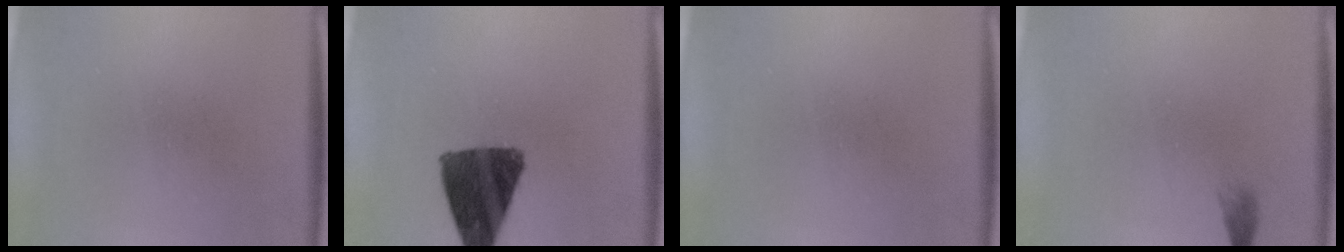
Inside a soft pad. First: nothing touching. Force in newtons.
{"total": 12.4}
{"total": 0.0}
{"total": 1.0}